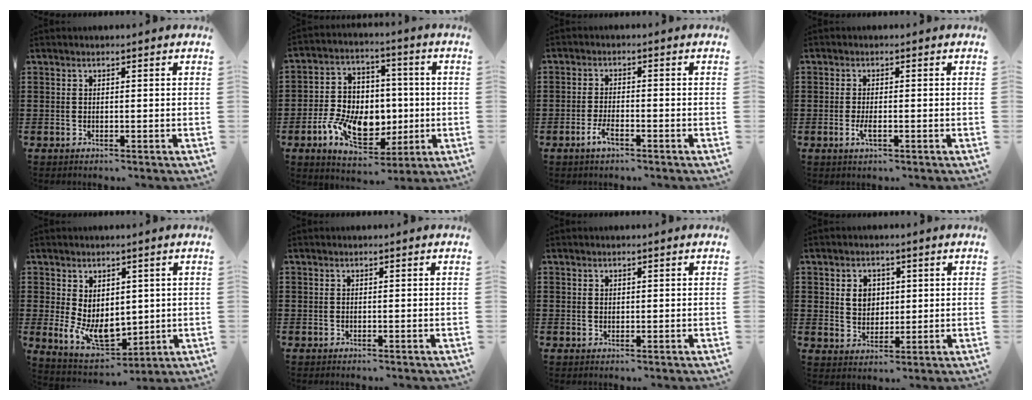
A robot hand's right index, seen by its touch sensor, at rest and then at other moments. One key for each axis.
{"total": 11.1, "fx": -2.3, "fy": 8.4, "fz": 6.9, "tx": -0.155, "ty": 0.016, "tz": -0.035}
{"total": 3.1, "fx": -1.7, "fy": 1.2, "fz": 2.3, "tx": -0.054, "ty": -0.003, "tz": -0.036}
{"total": 2.2, "fx": -0.6, "fy": 0.7, "fz": 2.0, "tx": -0.050, "ty": -0.008, "tz": -0.016}
{"total": 7.4, "fx": 0.4, "fy": 5.3, "fz": 5.1, "tx": -0.102, "ty": 0.001, "tz": 0.009}
{"total": 0.0}
{"total": 0.7, "fx": 0.4, "fy": 0.6, "fz": 0.1, "tx": -0.004, "ty": 0.002, "tz": 0.009}
{"total": 4.0, "fx": 1.1, "fy": 3.3, "fz": 1.9, "tx": -0.049, "ty": 0.013, "tz": 0.018}